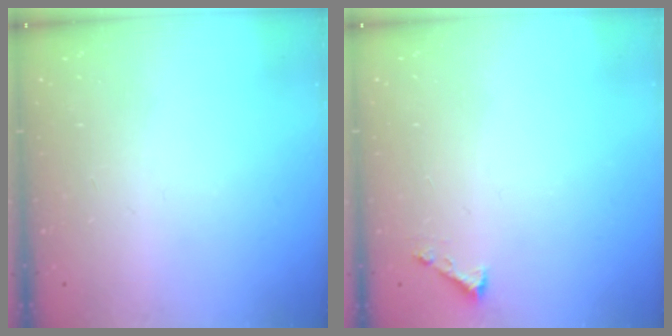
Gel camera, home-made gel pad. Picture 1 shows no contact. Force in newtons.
{"total": 1.6, "press": 1.6, "slide": 0.1}